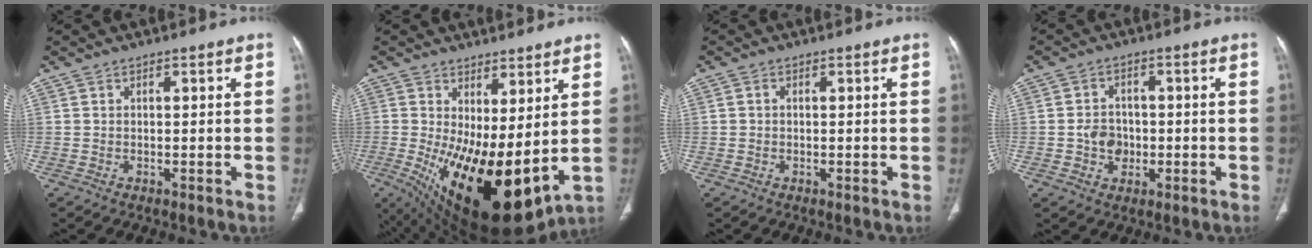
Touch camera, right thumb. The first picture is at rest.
{"total": 19.2, "force": [0.0, 7.9, 17.5], "torque": [-0.299, -0.041, 0.026]}
{"total": 0.7, "force": [0.0, 0.6, 0.4], "torque": [-0.005, 0.002, -0.002]}
{"total": 5.2, "force": [-0.9, 4.3, 2.8], "torque": [-0.025, 0.011, -0.016]}